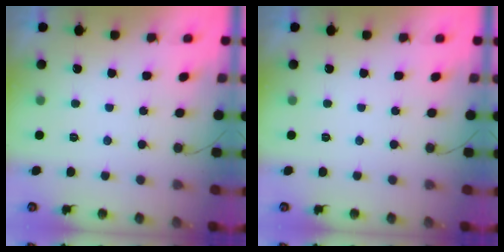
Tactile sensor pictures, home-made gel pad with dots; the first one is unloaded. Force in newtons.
{"total": 0.0}